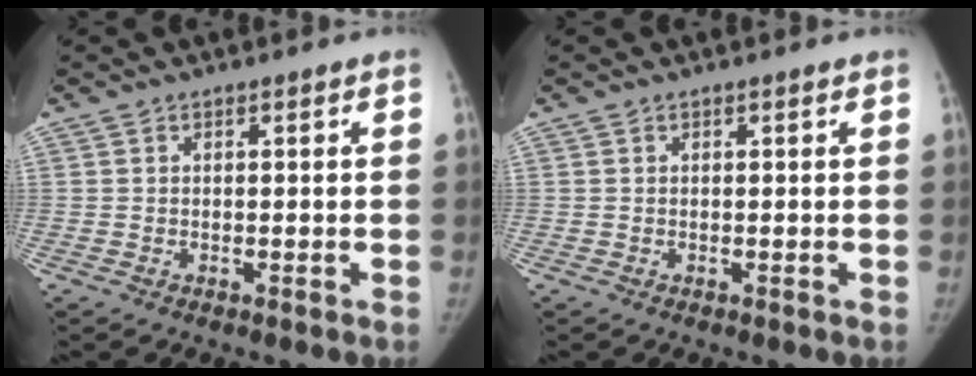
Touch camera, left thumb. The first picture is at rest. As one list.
[{"total": 0.0}]